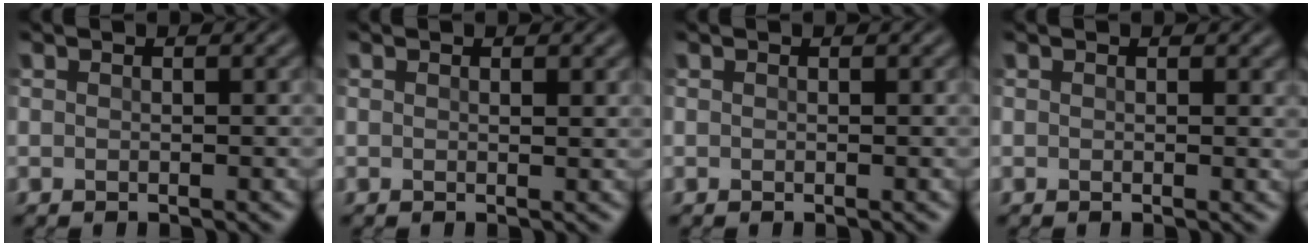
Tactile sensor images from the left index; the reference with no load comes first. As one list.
[{"total": 0.6, "force": [0.4, 0.1, 0.4], "torque": [-0.003, 0.000, 0.007]}, {"total": 0.0}, {"total": 0.6, "force": [0.4, 0.1, 0.4], "torque": [-0.003, 0.000, 0.008]}]